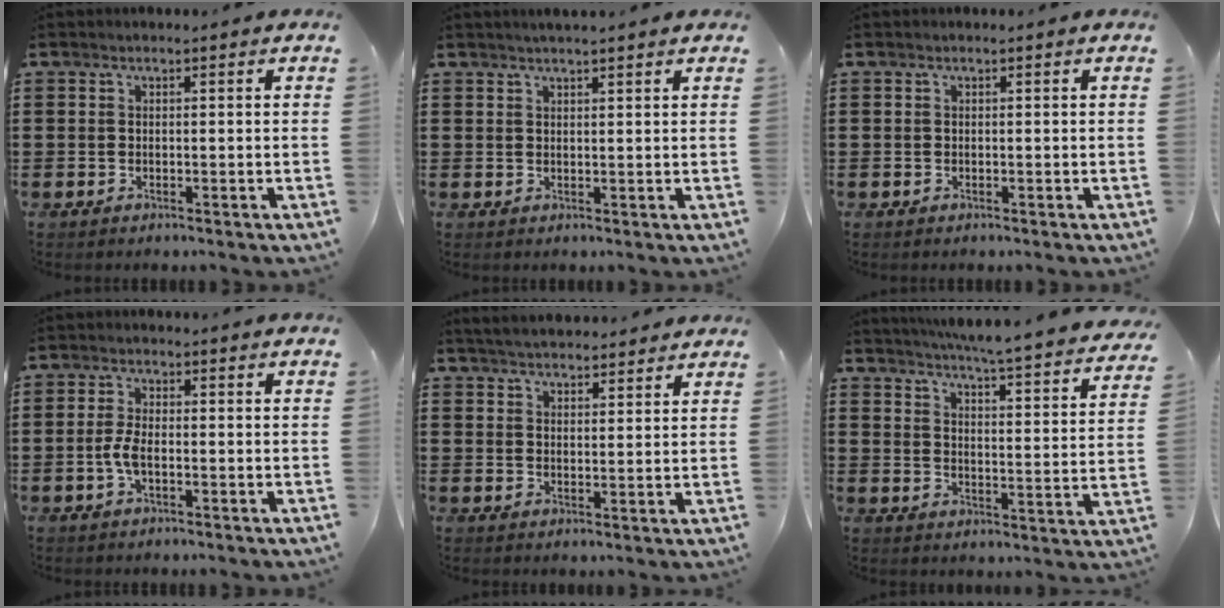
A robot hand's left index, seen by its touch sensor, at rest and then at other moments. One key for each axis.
{"total": 1.6, "fx": 1.5, "fy": -0.1, "fz": 0.6, "tx": -0.015, "ty": 0.001, "tz": 0.029}
{"total": 0.0}
{"total": 3.6, "fx": -0.9, "fy": 1.3, "fz": 3.3, "tx": -0.087, "ty": -0.005, "tz": -0.025}
{"total": 3.7, "fx": 3.7, "fy": 0.1, "fz": 0.4, "tx": -0.020, "ty": -0.008, "tz": 0.069}
{"total": 5.1, "fx": 4.7, "fy": -0.9, "fz": 1.7, "tx": -0.050, "ty": -0.048, "tz": 0.072}